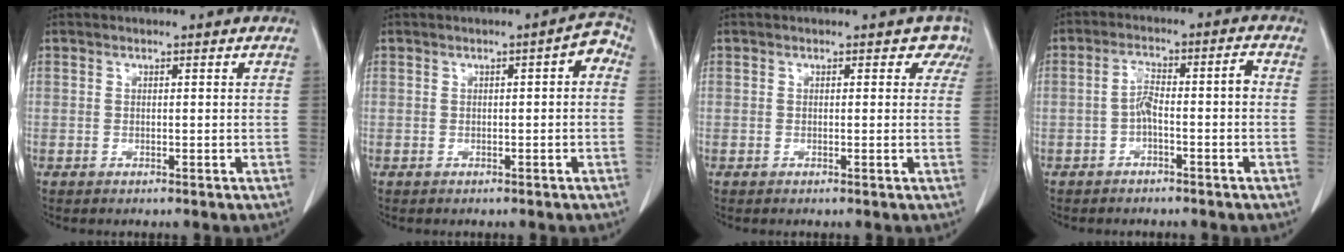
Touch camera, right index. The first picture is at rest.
{"total": 2.8, "force": [0.1, 0.8, 2.7], "torque": [-0.026, 0.012, -0.004]}
{"total": 1.9, "force": [1.0, 1.5, 0.6], "torque": [0.016, -0.001, -0.005]}
{"total": 4.9, "force": [-1.3, 1.0, 4.6], "torque": [-0.086, 0.025, -0.021]}